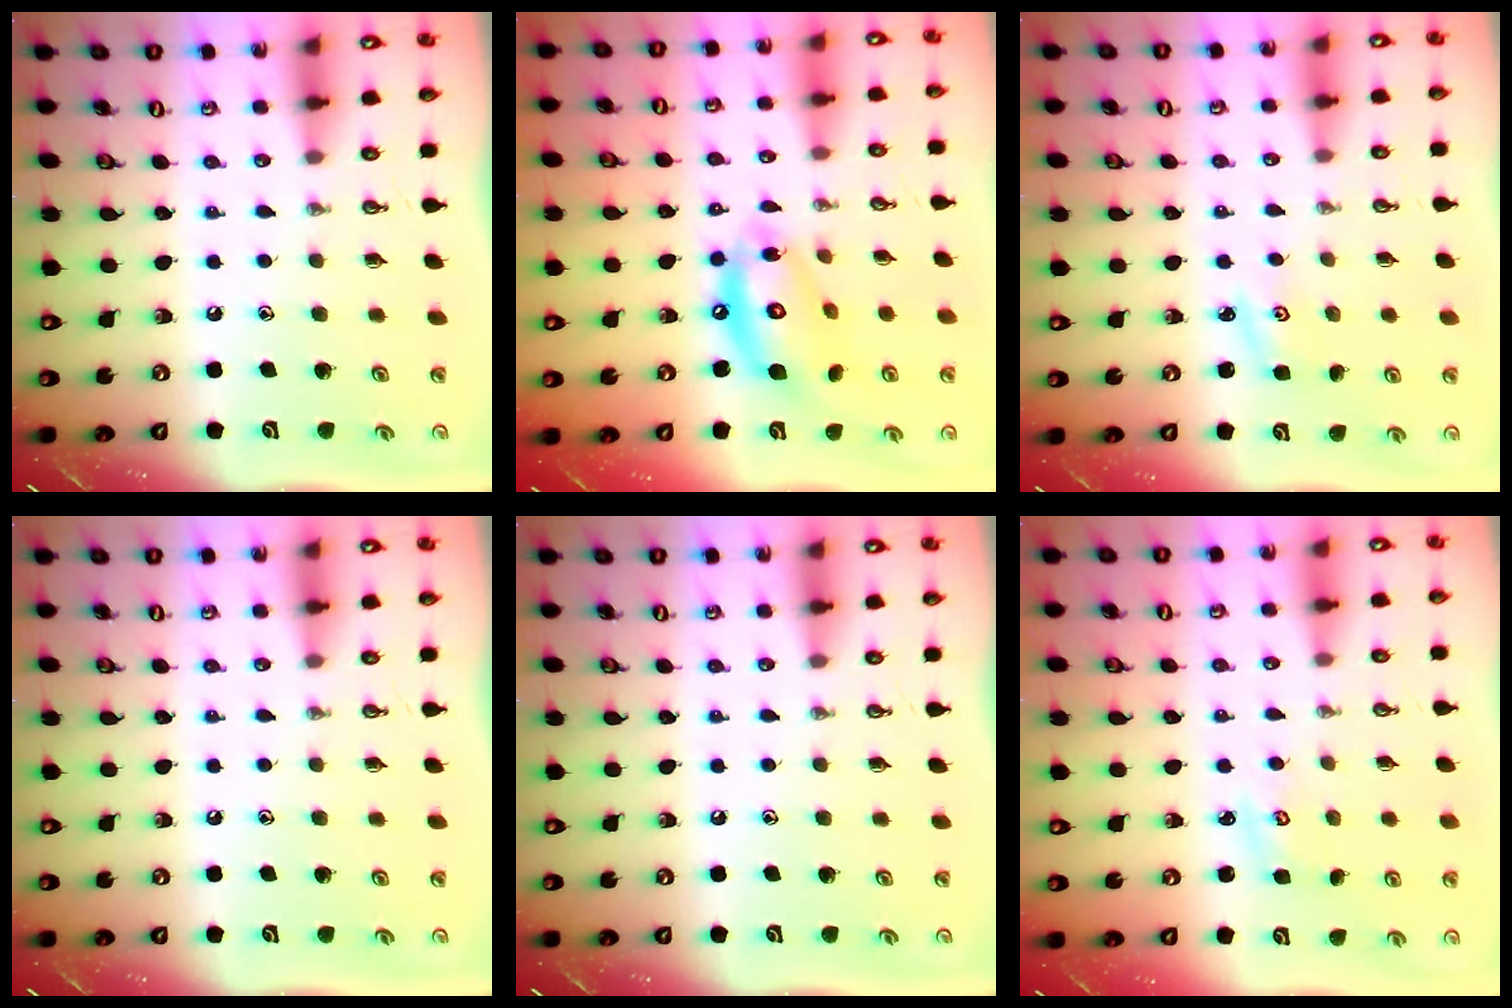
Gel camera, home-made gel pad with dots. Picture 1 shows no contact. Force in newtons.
{"total": 14.5, "press": 14.4, "slide": 1.3}
{"total": 3.0, "press": 3.0, "slide": 0.4}
{"total": 0.0}
{"total": 0.0}
{"total": 2.7, "press": 2.7, "slide": 0.3}